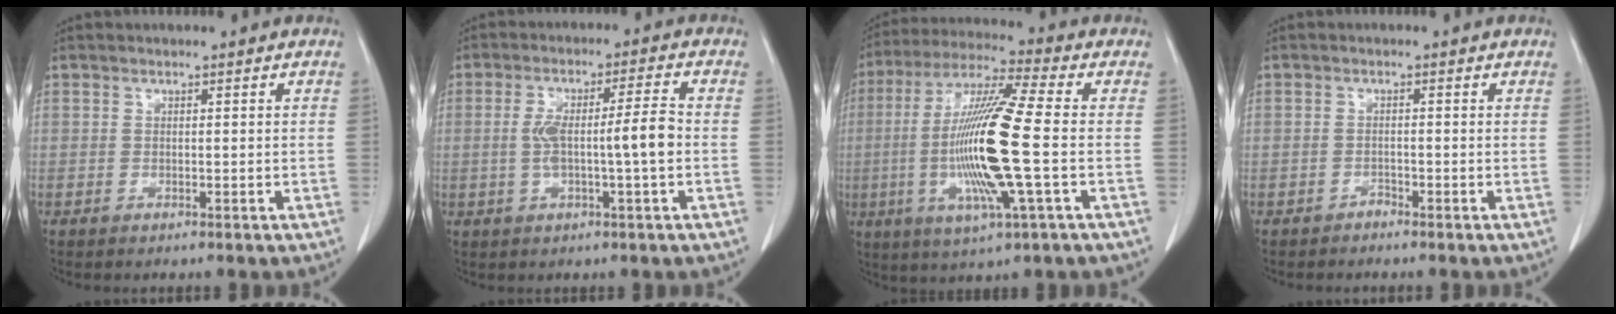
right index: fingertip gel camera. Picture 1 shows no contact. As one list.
[{"total": 7.3, "force": [-0.7, 0.3, 7.2], "torque": [-0.139, 0.017, -0.007]}, {"total": 17.1, "force": [-2.2, 0.2, 17.0], "torque": [-0.346, -0.010, -0.048]}, {"total": 0.9, "force": [-0.8, 0.4, -0.1], "torque": [0.007, 0.002, -0.018]}]